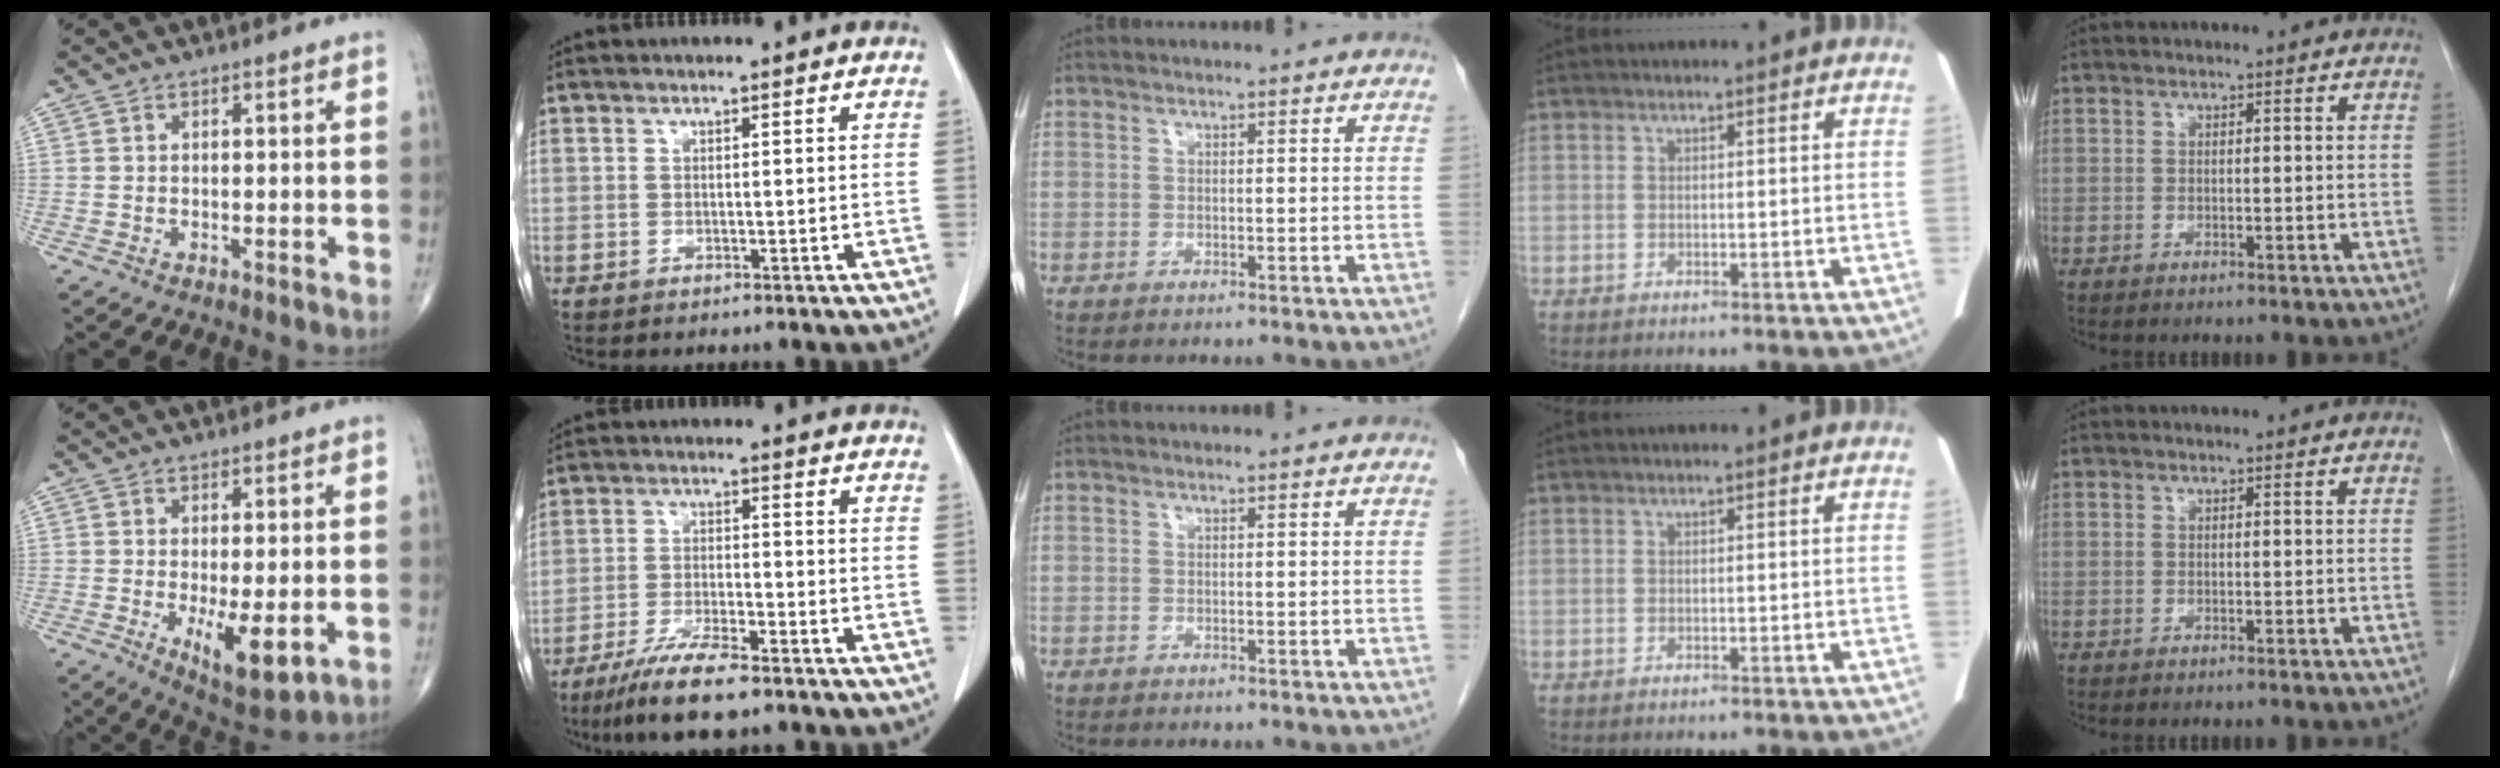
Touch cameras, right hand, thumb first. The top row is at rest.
{"thumb": {"total": 8.9, "force": [-2.0, 3.1, 8.1], "torque": [-0.122, -0.025, -0.024]}, "index": {"total": 9.2, "force": [-6.9, 1.1, 6.0], "torque": [-0.109, -0.023, -0.121]}}